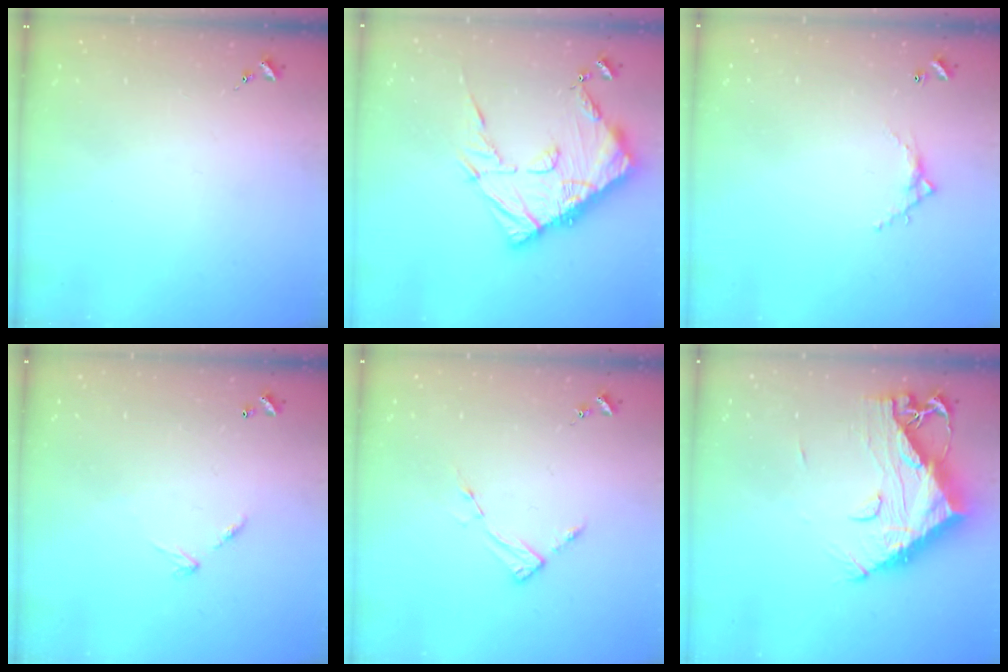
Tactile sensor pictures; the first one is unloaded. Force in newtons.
{"total": 18.0, "press": 17.9, "slide": 1.6}
{"total": 5.2, "press": 5.2, "slide": 0.2}
{"total": 6.0, "press": 6.0, "slide": 0.5}
{"total": 3.4, "press": 3.4, "slide": 0.4}
{"total": 15.8, "press": 15.7, "slide": 1.7}